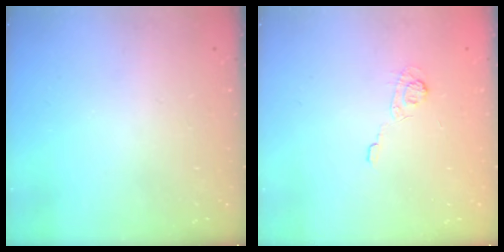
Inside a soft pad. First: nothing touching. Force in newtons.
{"total": 3.1, "press": 2.6, "slide": 1.7}